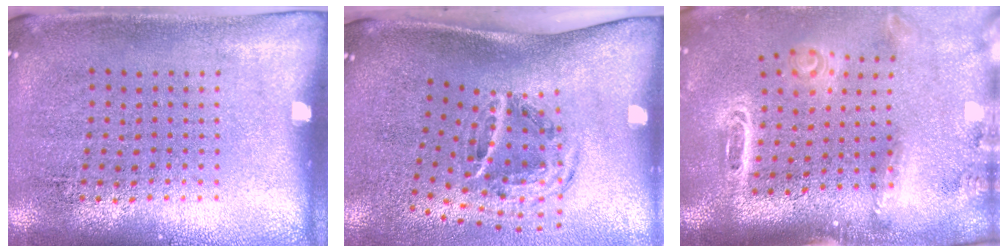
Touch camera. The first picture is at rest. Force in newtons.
{"total": 2.0, "press": 1.2, "slide": 1.5}
{"total": 3.0, "press": 2.1, "slide": 2.1}